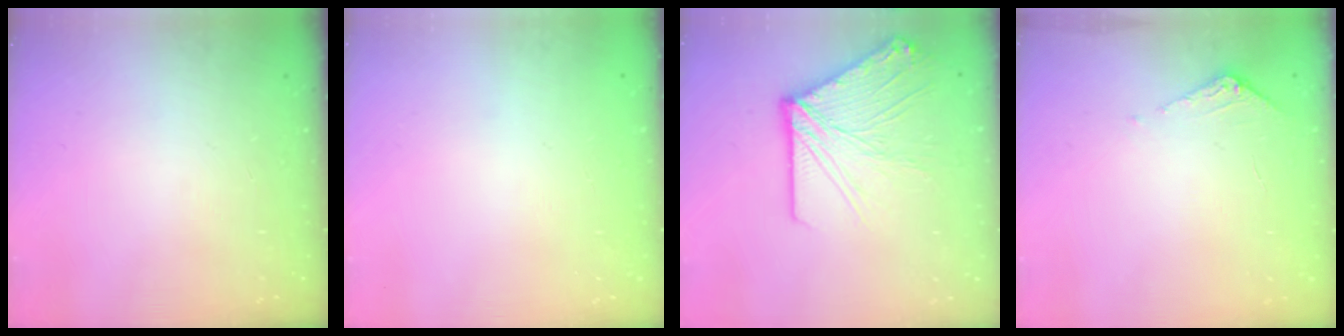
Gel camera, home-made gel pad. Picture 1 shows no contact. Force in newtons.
{"total": 0.0}
{"total": 16.4, "press": 16.2, "slide": 2.3}
{"total": 5.0, "press": 5.0, "slide": 0.5}